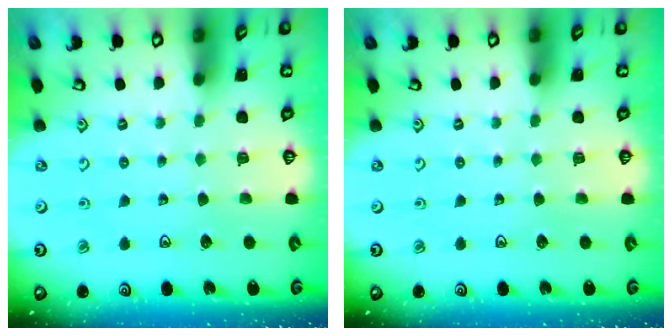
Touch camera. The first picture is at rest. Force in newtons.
{"total": 0.0}